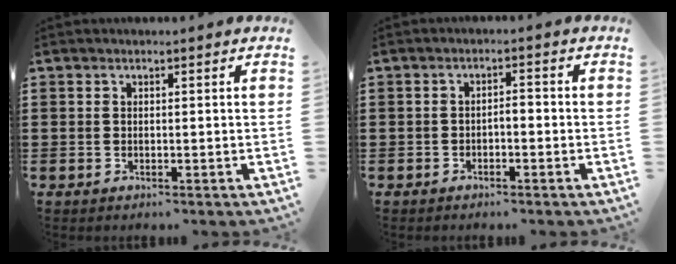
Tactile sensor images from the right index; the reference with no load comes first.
{"total": 1.5, "force": [-1.1, 0.5, 0.9], "torque": [-0.020, 0.002, -0.024]}